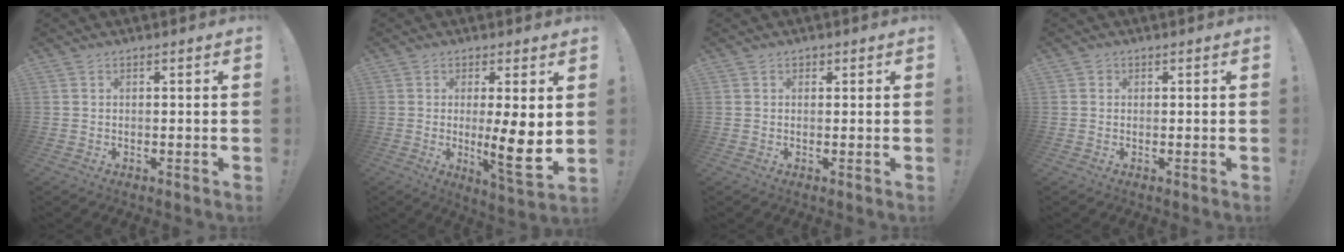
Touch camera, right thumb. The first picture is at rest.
{"total": 11.1, "force": [-0.4, 1.1, 11.1], "torque": [-0.161, -0.021, -0.008]}
{"total": 1.0, "force": [0.5, 0.8, 0.2], "torque": [-0.001, -0.001, 0.009]}
{"total": 0.9, "force": [0.4, 0.8, 0.1], "torque": [0.002, 0.000, 0.007]}